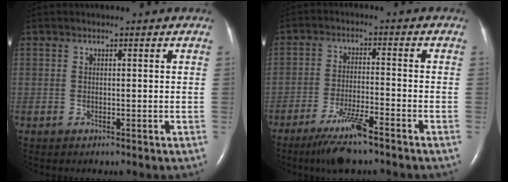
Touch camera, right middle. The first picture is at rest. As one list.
[{"total": 7.4, "force": [-5.3, 0.4, 5.1], "torque": [-0.105, -0.018, -0.098]}]